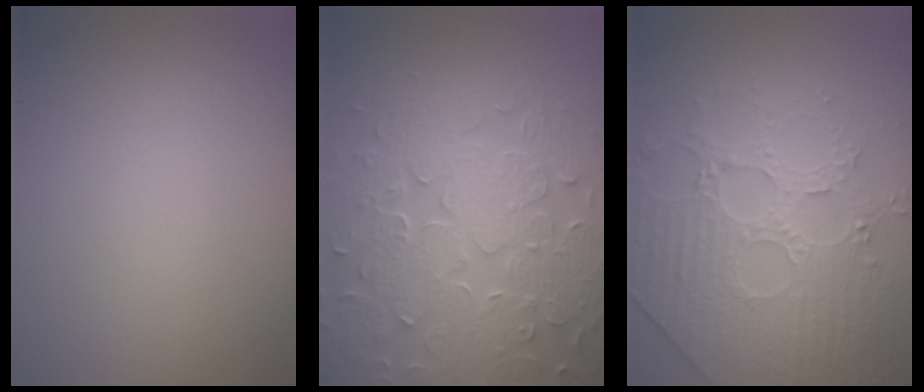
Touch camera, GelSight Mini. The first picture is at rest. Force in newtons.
{"total": 8.7, "press": 6.4, "slide": 6.0}
{"total": 4.5, "press": 4.5, "slide": 0.7}